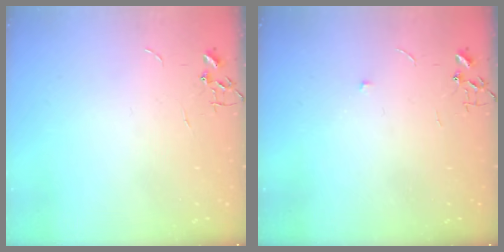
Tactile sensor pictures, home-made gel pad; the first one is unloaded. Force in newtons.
{"total": 4.0, "press": 3.7, "slide": 1.6}